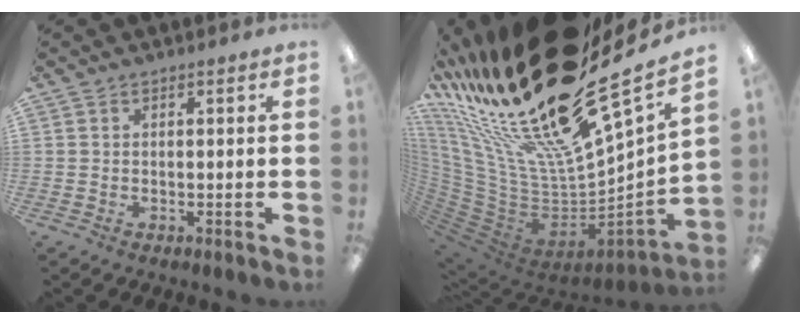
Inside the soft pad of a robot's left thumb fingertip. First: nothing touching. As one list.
[{"total": 30.9, "force": [19.8, 10.7, 21.2], "torque": [-0.324, -0.200, 0.379]}]